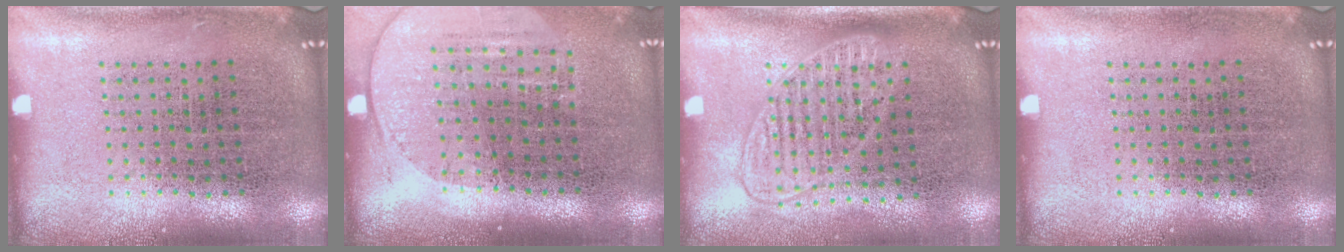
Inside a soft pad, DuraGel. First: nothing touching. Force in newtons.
{"total": 1.6, "press": 1.4, "slide": 0.6}
{"total": 1.4, "press": 1.2, "slide": 0.7}
{"total": 0.0}